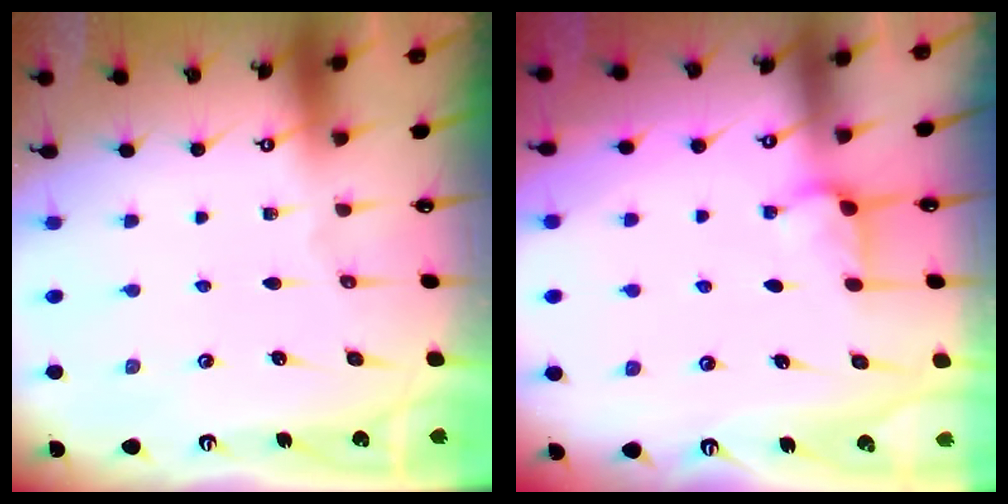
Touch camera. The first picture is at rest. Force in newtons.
{"total": 3.0, "press": 2.9, "slide": 0.5}